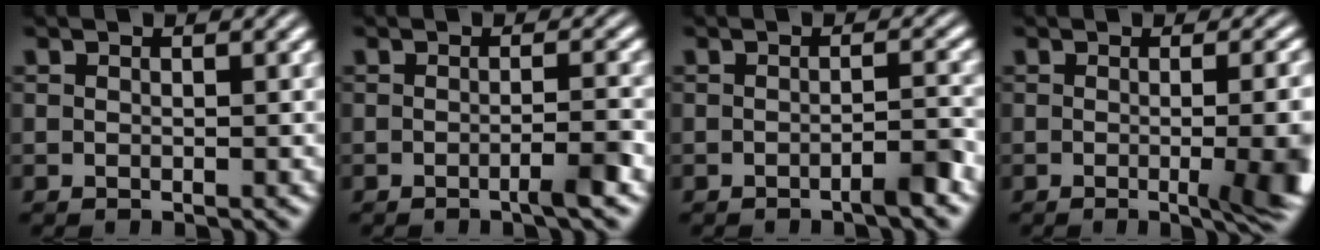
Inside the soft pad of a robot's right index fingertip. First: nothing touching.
{"total": 2.1, "force": [-1.2, -0.2, 1.7], "torque": [-0.024, 0.002, -0.023]}
{"total": 1.9, "force": [-1.3, 0.1, 1.3], "torque": [-0.018, 0.003, -0.025]}
{"total": 5.6, "force": [-1.4, 1.0, 5.3], "torque": [-0.055, -0.006, -0.024]}